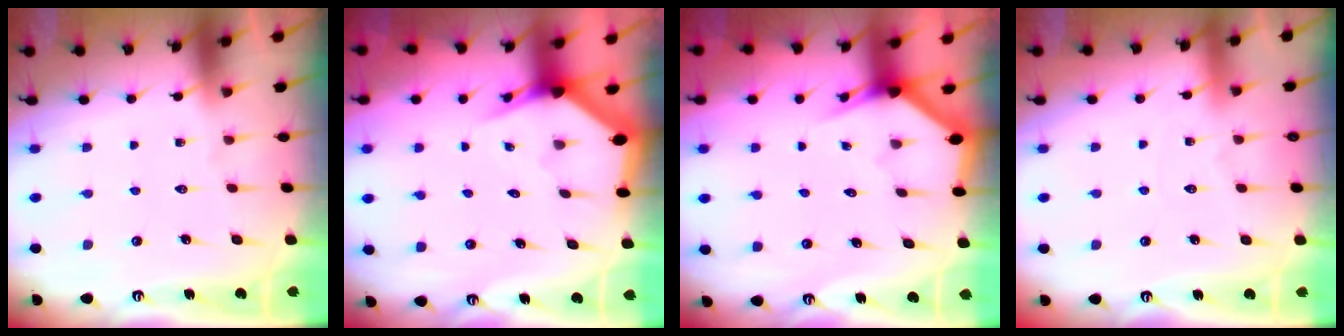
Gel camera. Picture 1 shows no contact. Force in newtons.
{"total": 2.9, "press": 2.9, "slide": 0.2}
{"total": 3.1, "press": 3.1, "slide": 0.1}
{"total": 3.1, "press": 3.1, "slide": 0.4}